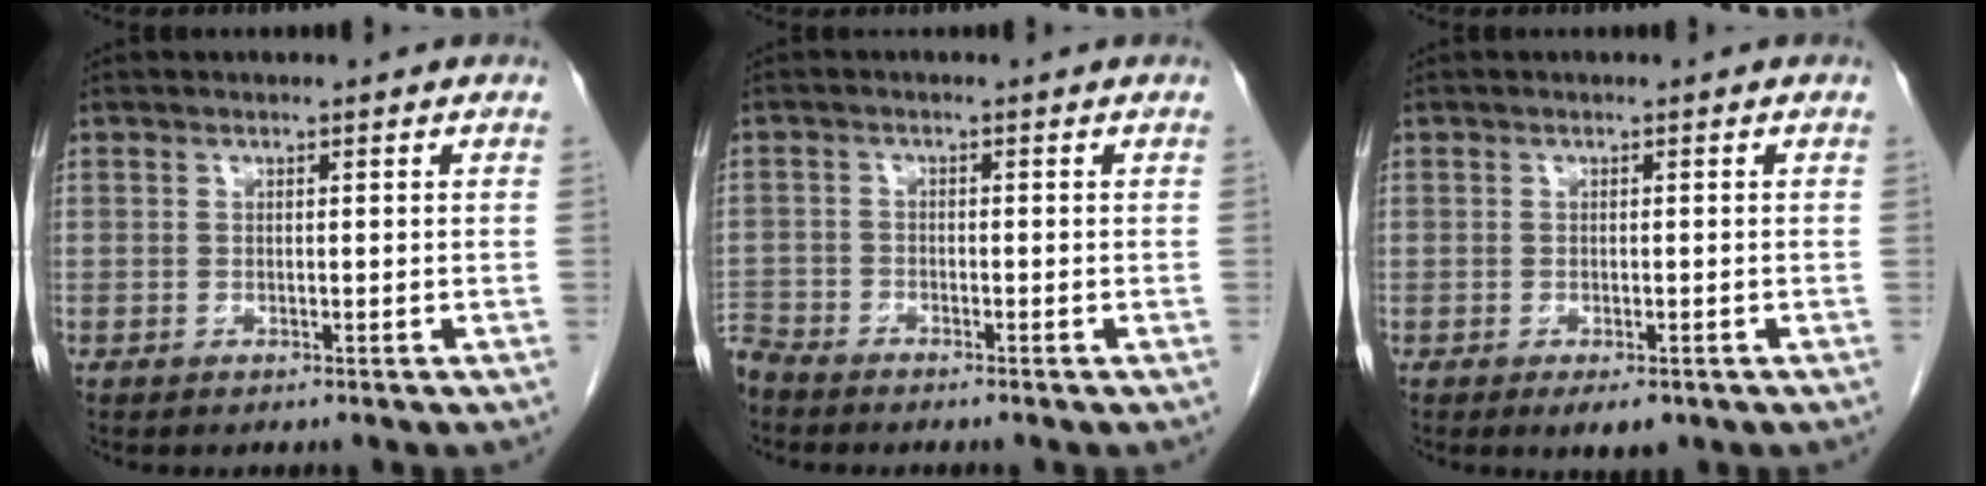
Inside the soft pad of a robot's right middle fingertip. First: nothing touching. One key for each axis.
{"total": 3.9, "fx": -3.8, "fy": 0.8, "fz": 0.4, "tx": 0.000, "ty": -0.010, "tz": -0.075}
{"total": 2.9, "fx": -1.7, "fy": 1.2, "fz": 2.0, "tx": -0.022, "ty": -0.002, "tz": -0.017}